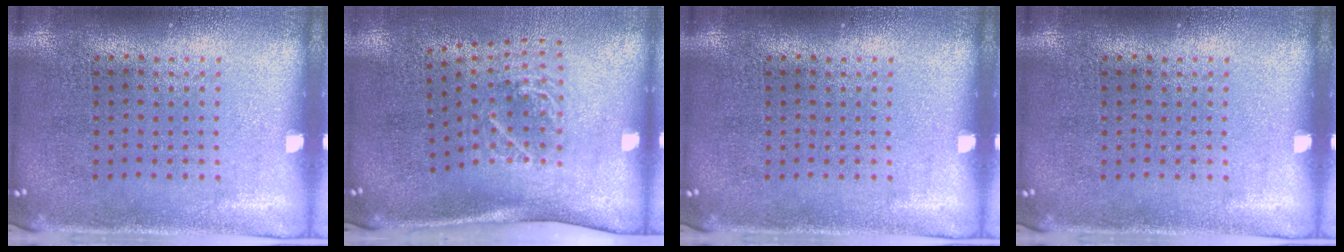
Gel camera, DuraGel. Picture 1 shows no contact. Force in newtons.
{"total": 2.0, "press": 1.3, "slide": 1.5}
{"total": 0.0}
{"total": 0.0}